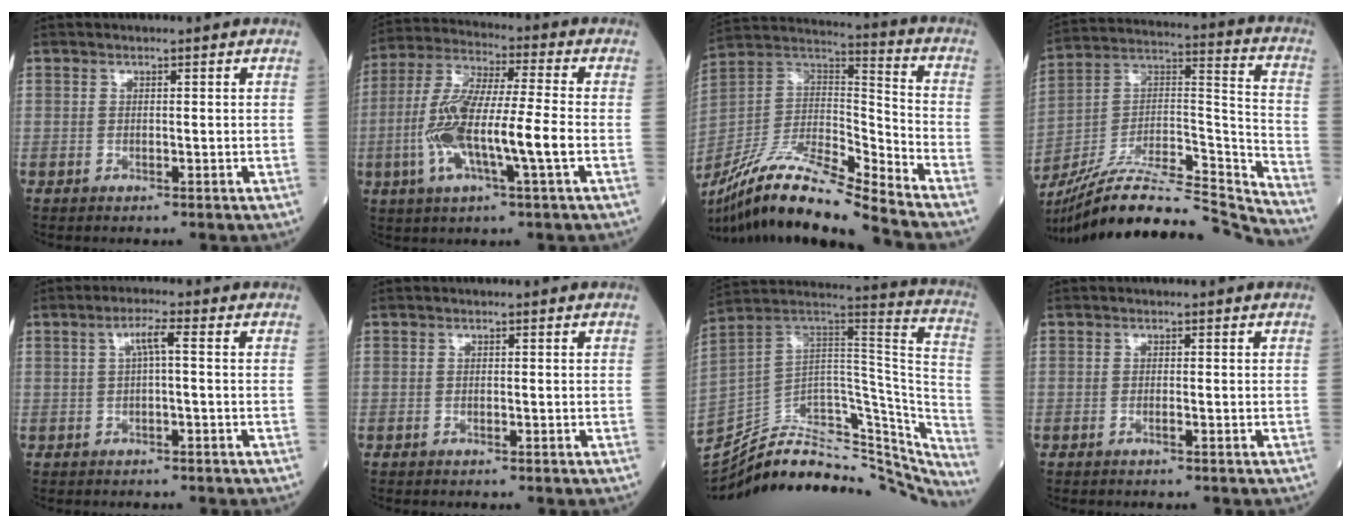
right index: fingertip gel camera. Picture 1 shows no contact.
{"total": 13.9, "force": [-3.2, 1.4, 13.5], "torque": [-0.278, 0.006, -0.063]}
{"total": 17.9, "force": [-15.2, 0.5, 9.4], "torque": [-0.188, 0.015, -0.284]}
{"total": 25.4, "force": [-23.5, 1.3, 9.4], "torque": [-0.153, 0.016, -0.382]}
{"total": 2.8, "force": [0.3, 0.2, 2.8], "torque": [-0.051, 0.011, 0.006]}
{"total": 0.0}
{"total": 37.0, "force": [-31.0, 12.5, 15.9], "torque": [-0.247, 0.007, -0.419]}
{"total": 0.7, "force": [-0.4, 0.0, 0.6], "torque": [-0.013, 0.000, -0.006]}